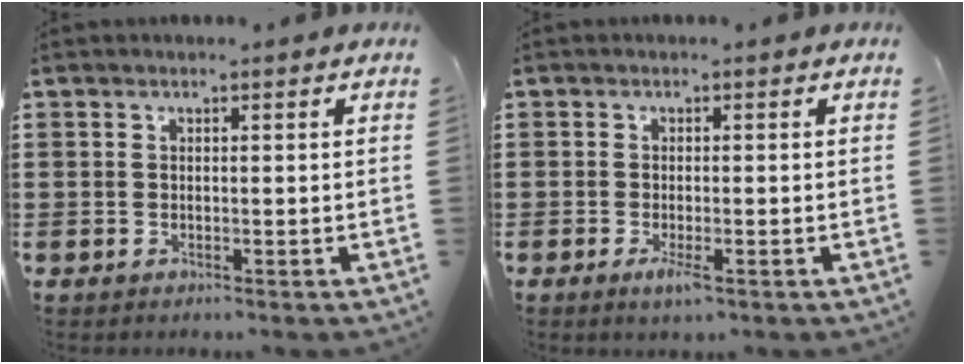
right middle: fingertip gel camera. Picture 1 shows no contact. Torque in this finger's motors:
{"motor_torque": [1.61, 0.54, 0.32, 0.07]}